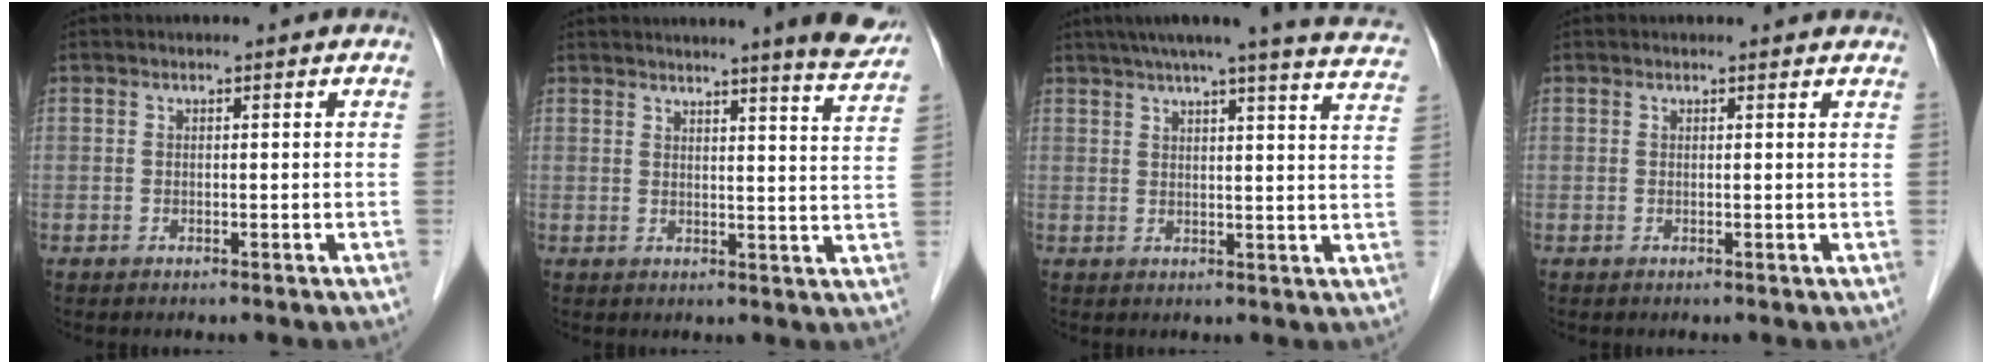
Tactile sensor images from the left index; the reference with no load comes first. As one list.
[{"total": 8.9, "force": [8.0, -0.6, 3.9], "torque": [-0.047, -0.024, 0.079]}, {"total": 20.8, "force": [18.4, 0.5, 9.7], "torque": [-0.137, -0.019, 0.213]}, {"total": 2.5, "force": [2.4, 0.4, 0.5], "torque": [-0.011, 0.005, 0.017]}]